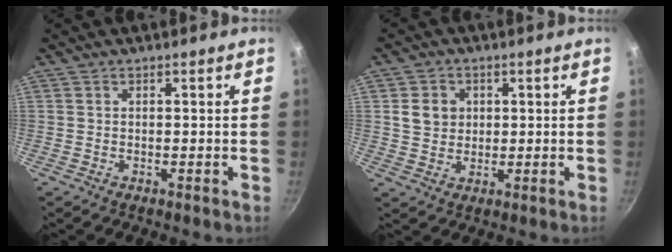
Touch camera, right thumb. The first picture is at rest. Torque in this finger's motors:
{"motor_torque": [0.12, 1.49, 0.57, -0.45, 0.02]}